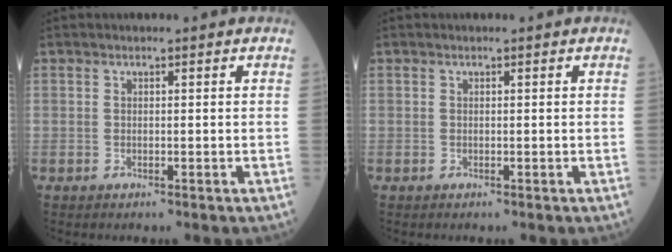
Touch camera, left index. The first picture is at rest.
{"total": 0.0}